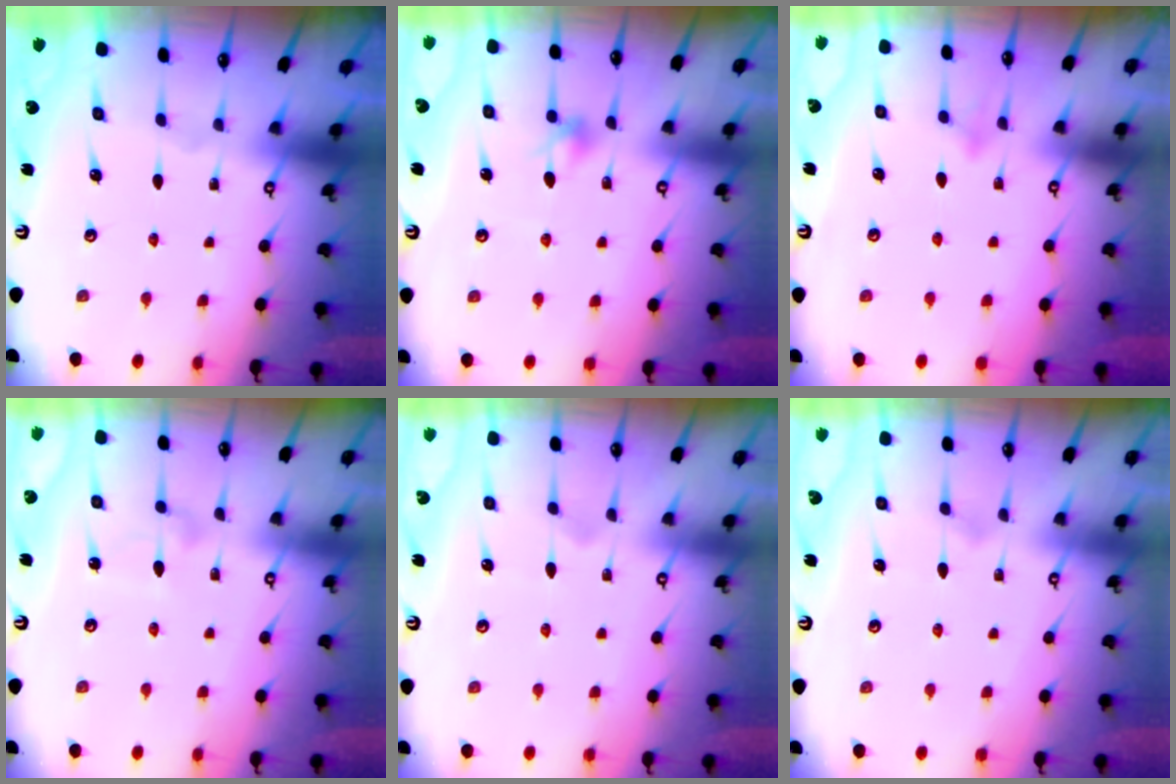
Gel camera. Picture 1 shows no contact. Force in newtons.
{"total": 6.6, "press": 6.4, "slide": 1.4}
{"total": 7.7, "press": 7.6, "slide": 1.4}
{"total": 3.9, "press": 3.9, "slide": 0.2}
{"total": 6.7, "press": 6.7, "slide": 0.4}
{"total": 5.3, "press": 5.3, "slide": 0.3}